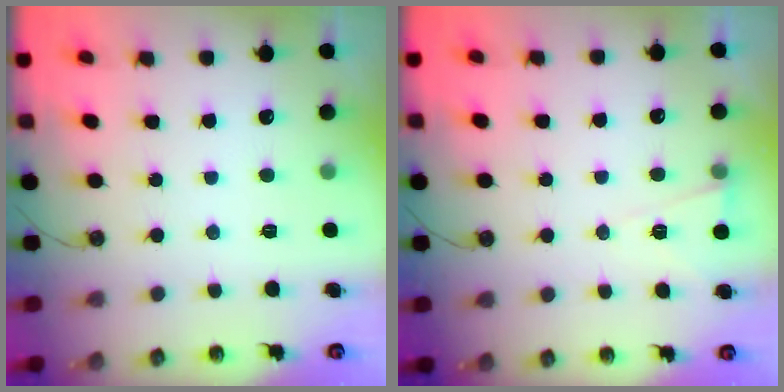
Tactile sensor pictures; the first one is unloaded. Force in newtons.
{"total": 5.5, "press": 3.4, "slide": 4.4}